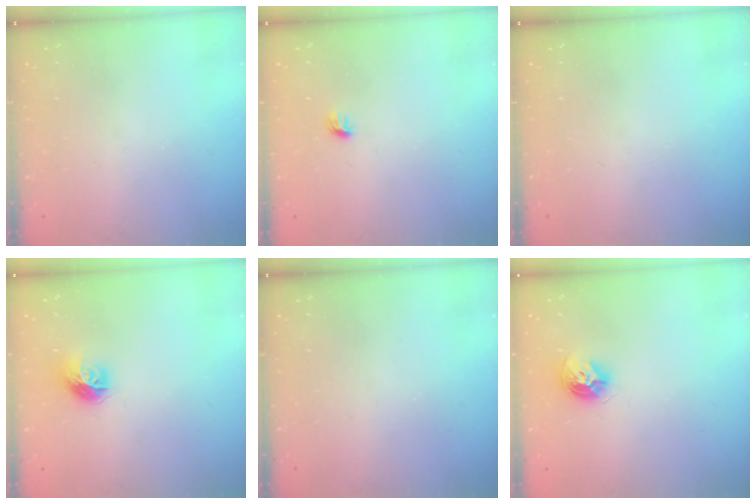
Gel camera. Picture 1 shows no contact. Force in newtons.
{"total": 3.7, "press": 3.6, "slide": 1.0}
{"total": 0.0}
{"total": 9.4, "press": 9.4, "slide": 0.5}
{"total": 0.0}
{"total": 8.9, "press": 8.9, "slide": 0.5}